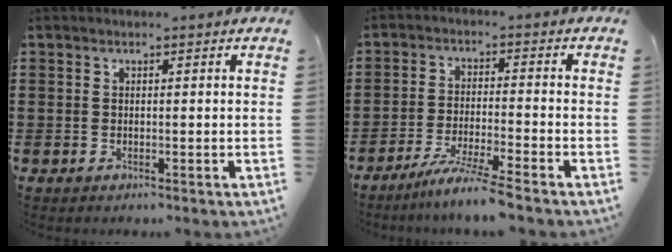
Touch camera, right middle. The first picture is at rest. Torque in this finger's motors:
{"motor_torque": [1.18, -0.68, 0.49, 0.06]}